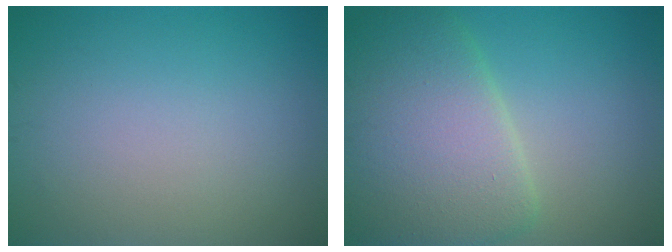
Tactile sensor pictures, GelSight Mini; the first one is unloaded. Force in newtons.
{"total": 8.9, "press": 8.9, "slide": 0.2}